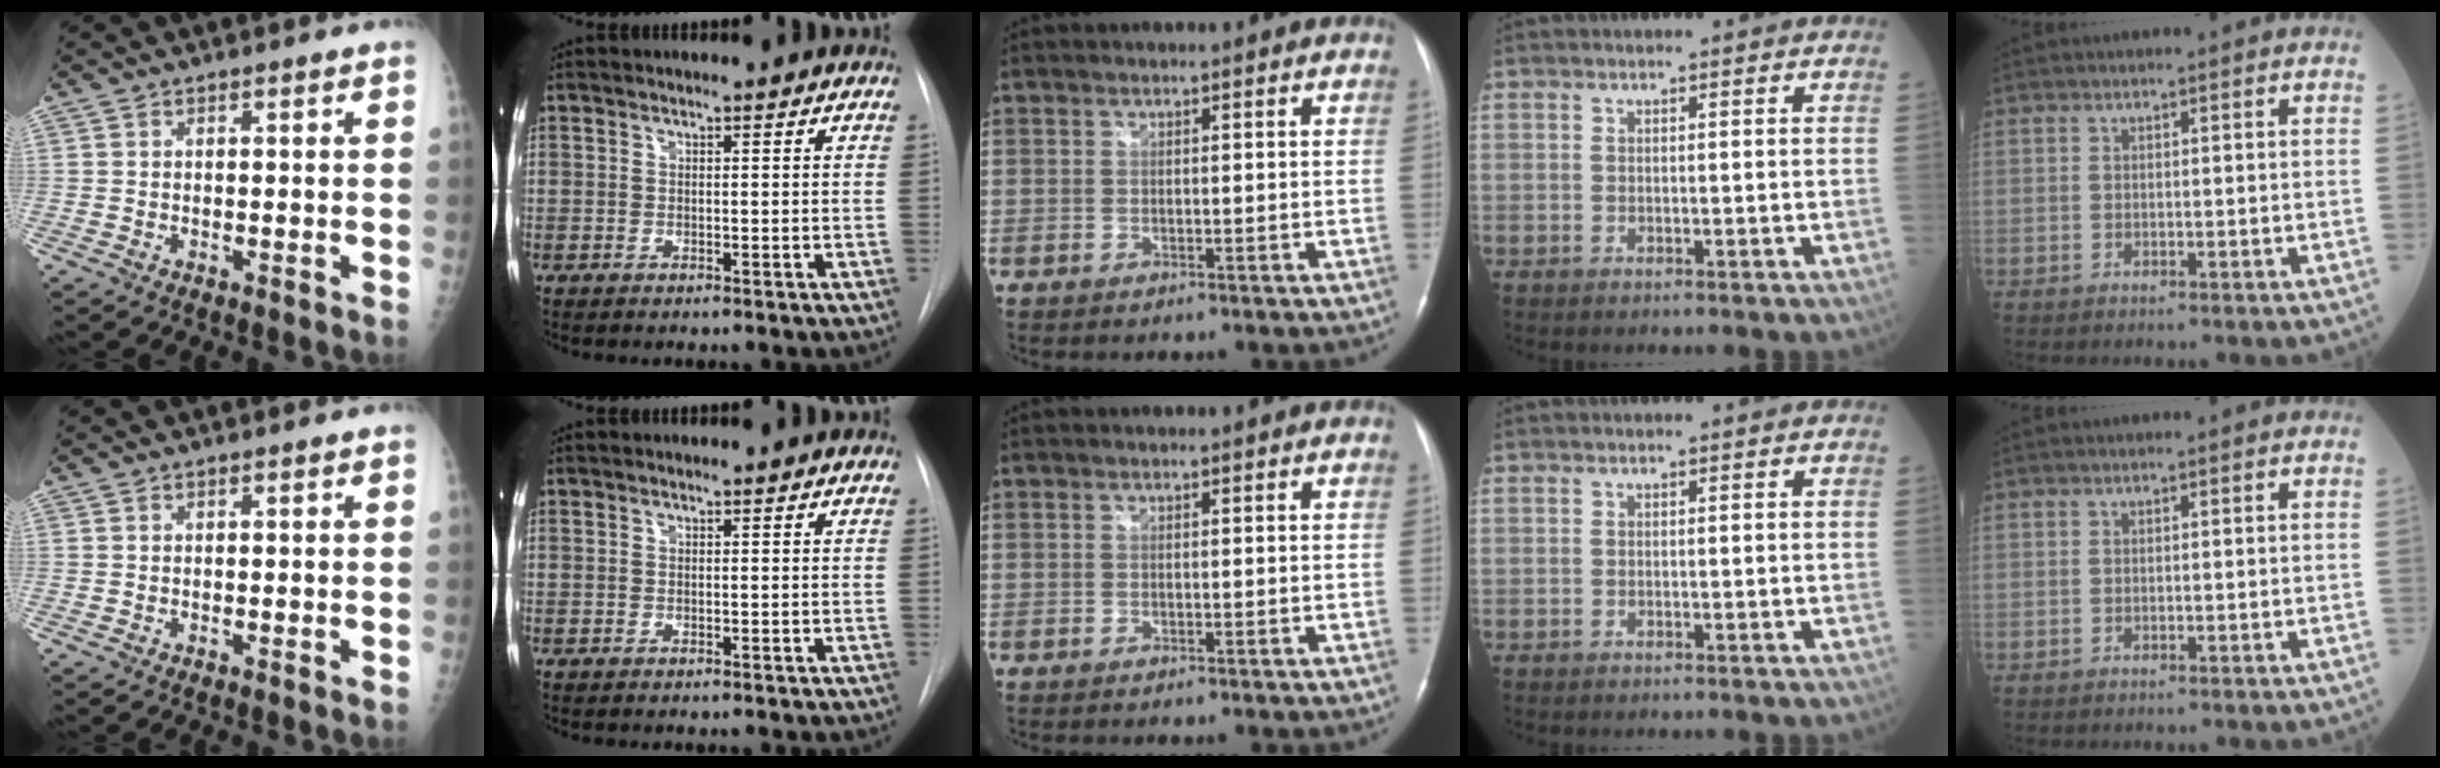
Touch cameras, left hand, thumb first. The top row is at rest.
{}